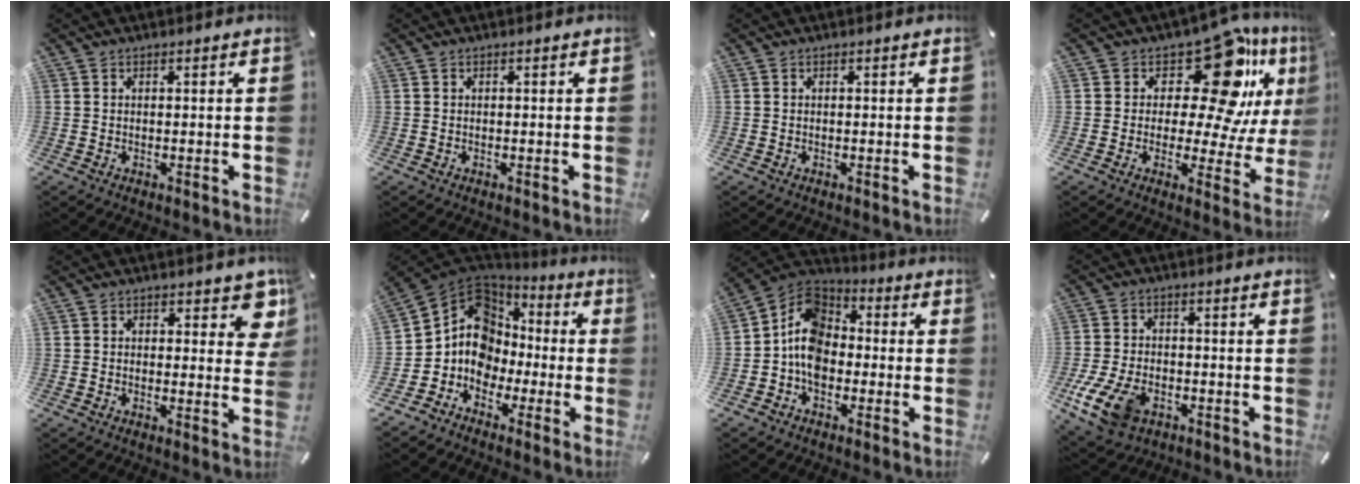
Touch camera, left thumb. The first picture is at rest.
{"total": 0.0}
{"total": 0.0}
{"total": 17.7, "force": [10.4, 7.9, 12.0], "torque": [-0.162, -0.096, 0.171]}
{"total": 6.5, "force": [3.1, 3.5, 4.6], "torque": [-0.031, -0.018, 0.045]}
{"total": 10.9, "force": [-1.5, 10.3, 3.2], "torque": [-0.074, -0.008, -0.025]}
{"total": 10.3, "force": [-3.1, 8.0, 5.7], "torque": [-0.138, 0.018, -0.064]}
{"total": 11.5, "force": [-4.9, 7.4, 7.2], "torque": [-0.161, 0.015, -0.087]}